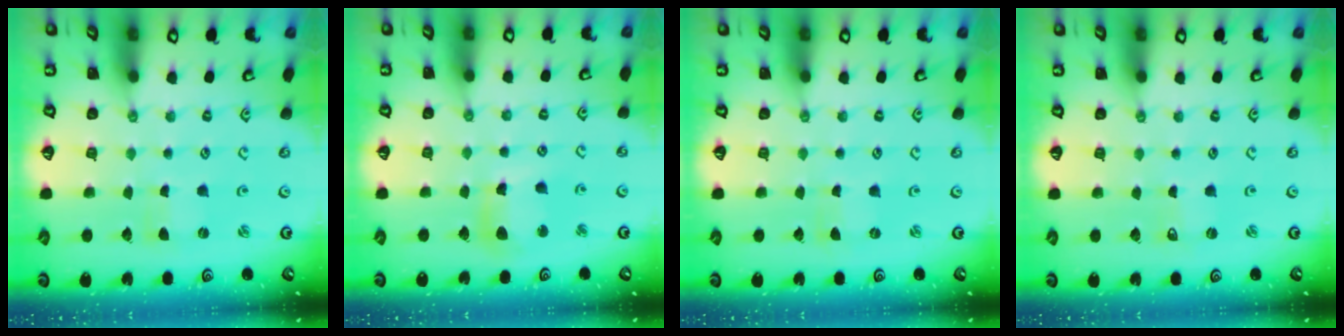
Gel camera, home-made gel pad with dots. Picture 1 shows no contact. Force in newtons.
{"total": 9.5, "press": 9.4, "slide": 1.2}
{"total": 0.0}
{"total": 0.0}